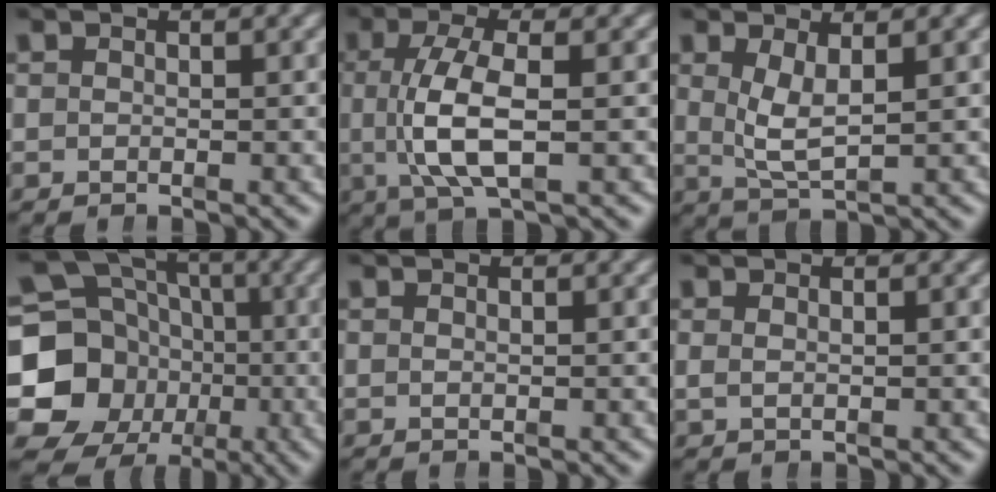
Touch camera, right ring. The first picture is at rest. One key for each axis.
{"total": 5.3, "fx": -0.4, "fy": 1.6, "fz": 5.0, "tx": -0.106, "ty": -0.008, "tz": 0.003}
{"total": 3.9, "fx": 0.5, "fy": 2.0, "fz": 3.4, "tx": -0.071, "ty": -0.017, "tz": 0.022}
{"total": 18.3, "fx": -2.0, "fy": 16.6, "fz": 7.5, "tx": -0.187, "ty": -0.075, "tz": -0.030}
{"total": 0.0}
{"total": 0.7, "fx": 0.3, "fy": 0.0, "fz": 0.6, "tx": -0.013, "ty": -0.007, "tz": 0.013}